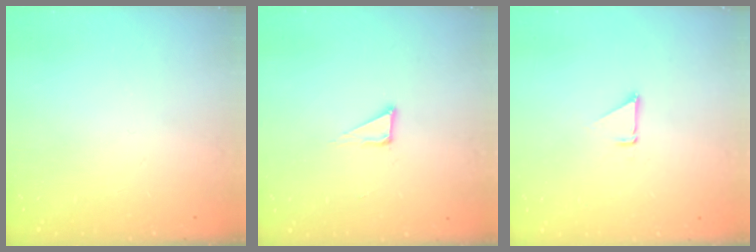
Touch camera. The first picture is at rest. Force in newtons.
{"total": 4.5, "press": 4.5, "slide": 0.3}
{"total": 1.5, "press": 1.5, "slide": 0.1}